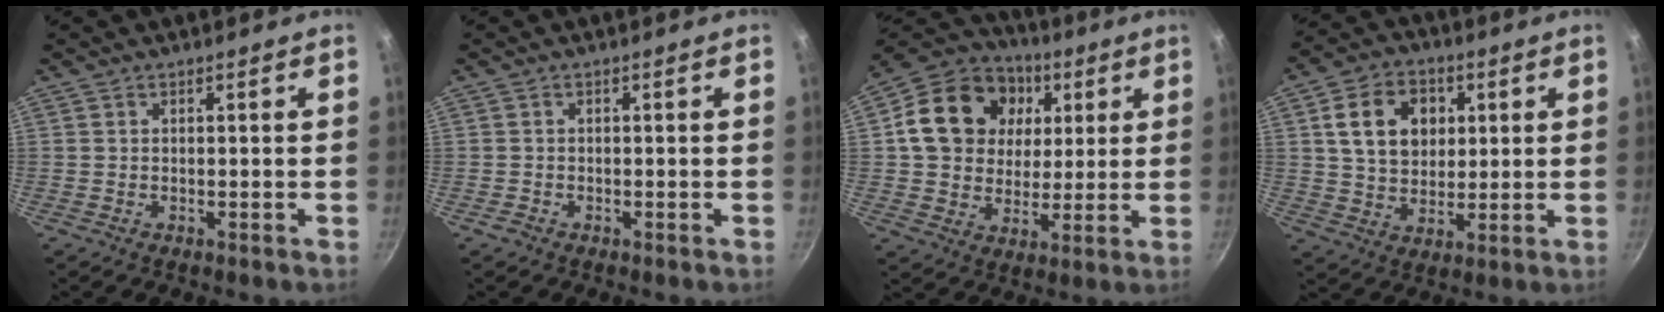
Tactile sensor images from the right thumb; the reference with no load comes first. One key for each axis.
{"total": 1.0, "fx": -0.7, "fy": 0.7, "fz": 0.3, "tx": -0.008, "ty": 0.004, "tz": -0.013}
{"total": 19.3, "fx": 4.8, "fy": 15.6, "fz": 10.2, "tx": -0.163, "ty": 0.010, "tz": 0.075}
{"total": 12.6, "fx": 3.3, "fy": 9.6, "fz": 7.5, "tx": -0.104, "ty": 0.002, "tz": 0.052}